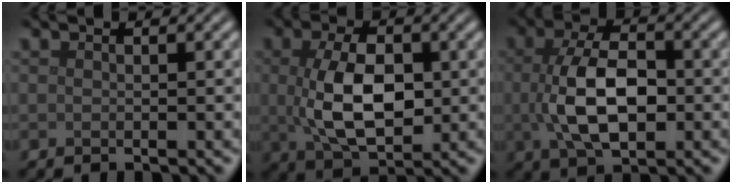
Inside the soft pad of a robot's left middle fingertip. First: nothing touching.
{"total": 7.0, "force": [0.2, 3.9, 5.8], "torque": [-0.125, -0.004, 0.008]}
{"total": 7.1, "force": [-0.3, 3.8, 5.9], "torque": [-0.132, -0.004, -0.004]}